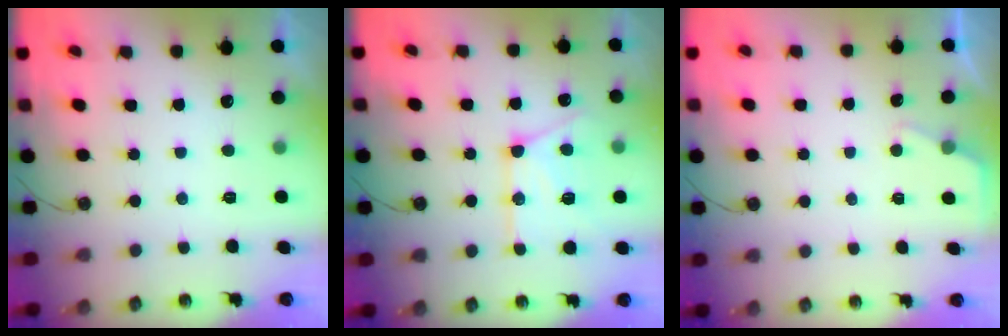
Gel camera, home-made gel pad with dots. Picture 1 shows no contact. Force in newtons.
{"total": 15.1, "press": 15.0, "slide": 1.4}
{"total": 2.3, "press": 2.3, "slide": 0.3}